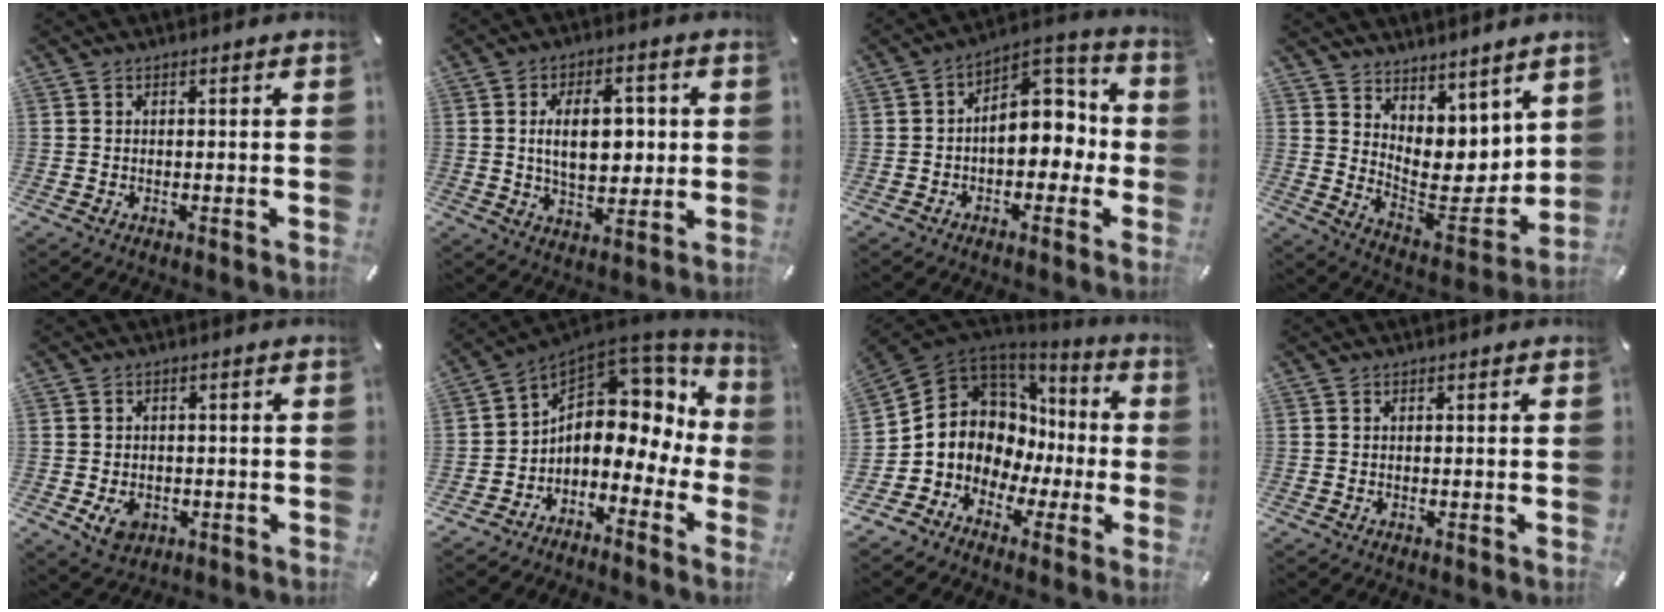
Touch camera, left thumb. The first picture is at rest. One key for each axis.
{"total": 11.7, "fx": 1.9, "fy": 6.8, "fz": 9.4, "tx": -0.163, "ty": 0.002, "tz": 0.027}
{"total": 12.1, "fx": 0.5, "fy": 8.7, "fz": 8.5, "tx": -0.088, "ty": -0.013, "tz": 0.009}
{"total": 8.4, "fx": 4.3, "fy": 6.5, "fz": 3.2, "tx": -0.028, "ty": -0.069, "tz": 0.089}
{"total": 5.1, "fx": -1.6, "fy": 4.1, "fz": 2.6, "tx": -0.037, "ty": -0.001, "tz": -0.030}
{"total": 9.5, "fx": 2.2, "fy": 7.3, "fz": 5.6, "tx": -0.089, "ty": -0.037, "tz": 0.039}
{"total": 9.2, "fx": -0.2, "fy": 8.9, "fz": 2.2, "tx": -0.060, "ty": -0.042, "tz": 0.003}
{"total": 0.0}